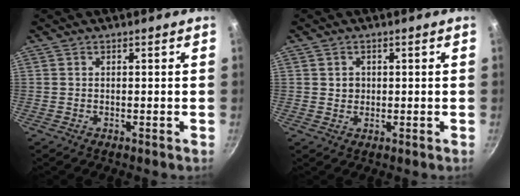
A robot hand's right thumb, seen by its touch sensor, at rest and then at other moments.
{"total": 1.9, "force": [0.3, 1.8, 0.6], "torque": [-0.001, 0.004, 0.005]}